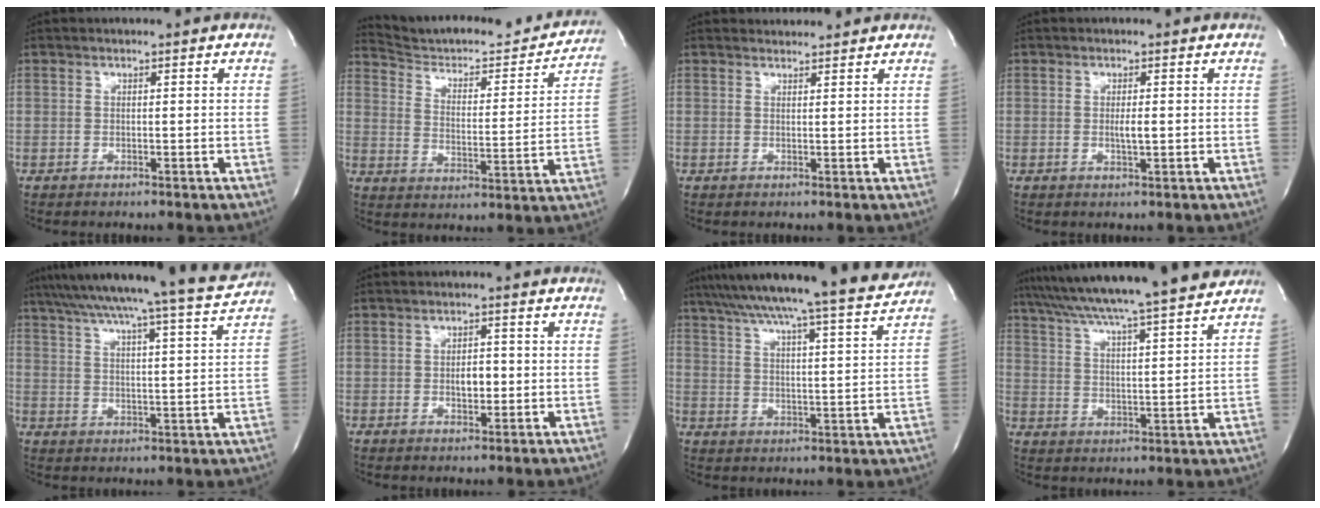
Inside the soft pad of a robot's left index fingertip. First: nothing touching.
{"total": 20.6, "force": [19.7, 3.4, 5.1], "torque": [-0.063, -0.040, 0.267]}
{"total": 2.5, "force": [2.4, 0.4, -0.1], "torque": [-0.010, 0.015, 0.036]}
{"total": 1.8, "force": [0.0, 0.2, 1.8], "torque": [-0.035, -0.002, 0.001]}
{"total": 19.6, "force": [17.7, -1.6, 8.3], "torque": [-0.143, -0.032, 0.245]}
{"total": 2.7, "force": [-0.3, 1.4, 2.3], "torque": [-0.036, 0.003, -0.002]}
{"total": 19.7, "force": [17.7, -1.3, 8.5], "torque": [-0.143, -0.025, 0.248]}
{"total": 21.0, "force": [18.8, -0.8, 9.4], "torque": [-0.164, -0.005, 0.271]}